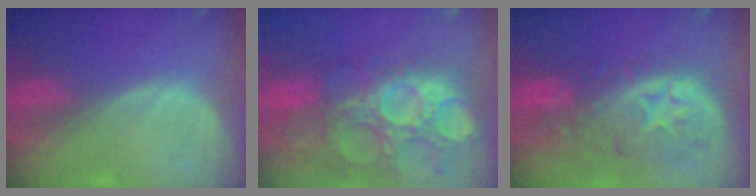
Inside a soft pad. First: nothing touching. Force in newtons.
{"total": 14.9, "press": 12.8, "slide": 7.7}
{"total": 11.4, "press": 9.8, "slide": 5.7}